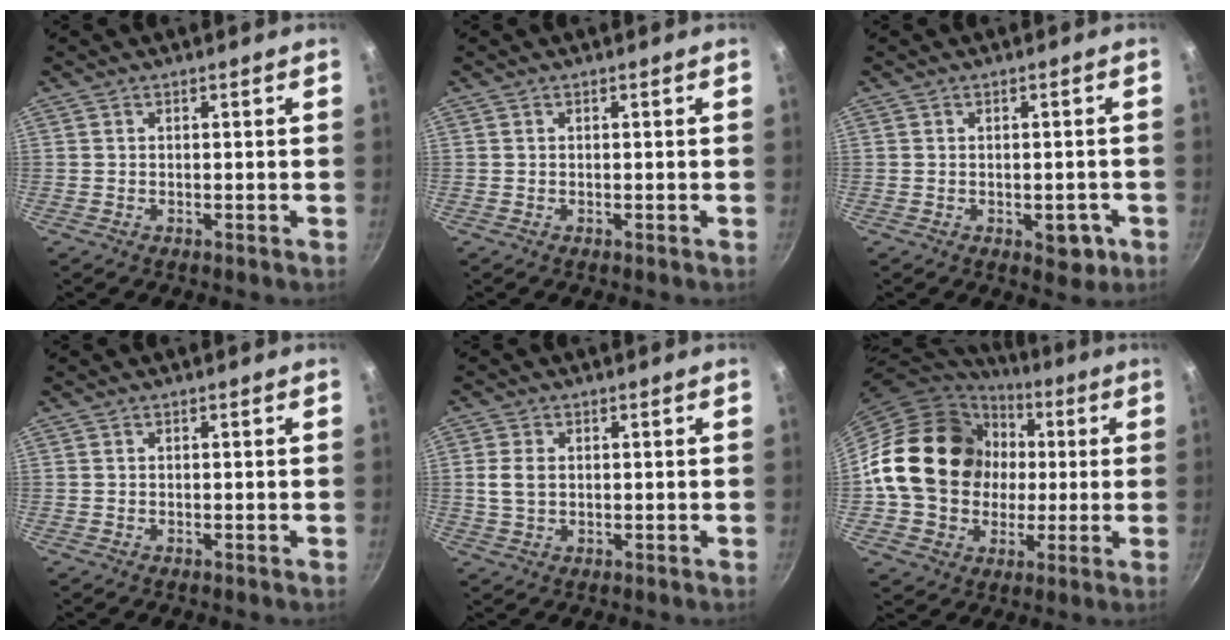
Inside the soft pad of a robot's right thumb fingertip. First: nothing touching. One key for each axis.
{"total": 0.0}
{"total": 4.2, "fx": -1.5, "fy": 2.4, "fz": 3.1, "tx": -0.019, "ty": 0.010, "tz": -0.013}
{"total": 0.0}
{"total": 4.0, "fx": 0.5, "fy": 2.8, "fz": 2.8, "tx": -0.055, "ty": 0.003, "tz": 0.010}
{"total": 21.2, "fx": 1.6, "fy": 17.9, "fz": 11.1, "tx": -0.173, "ty": 0.026, "tz": 0.035}